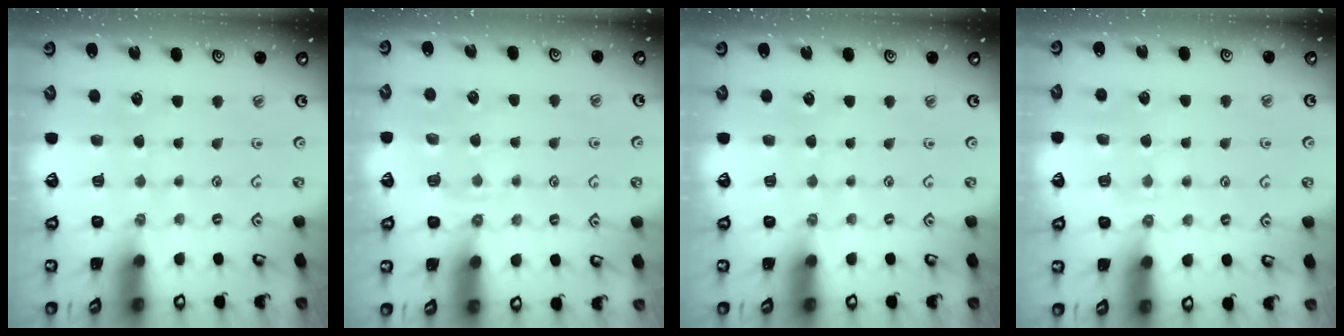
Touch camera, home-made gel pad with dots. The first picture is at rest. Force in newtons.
{"total": 5.5, "press": 5.3, "slide": 1.5}
{"total": 0.0}
{"total": 4.2, "press": 4.2, "slide": 0.6}